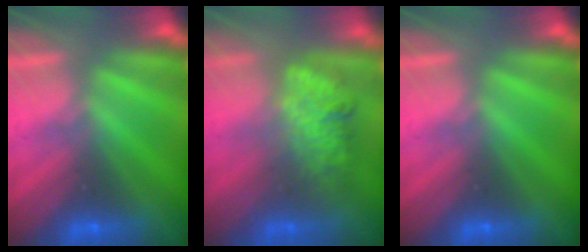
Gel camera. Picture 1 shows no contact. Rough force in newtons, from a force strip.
{"total": 3.5}
{"total": 0.0}